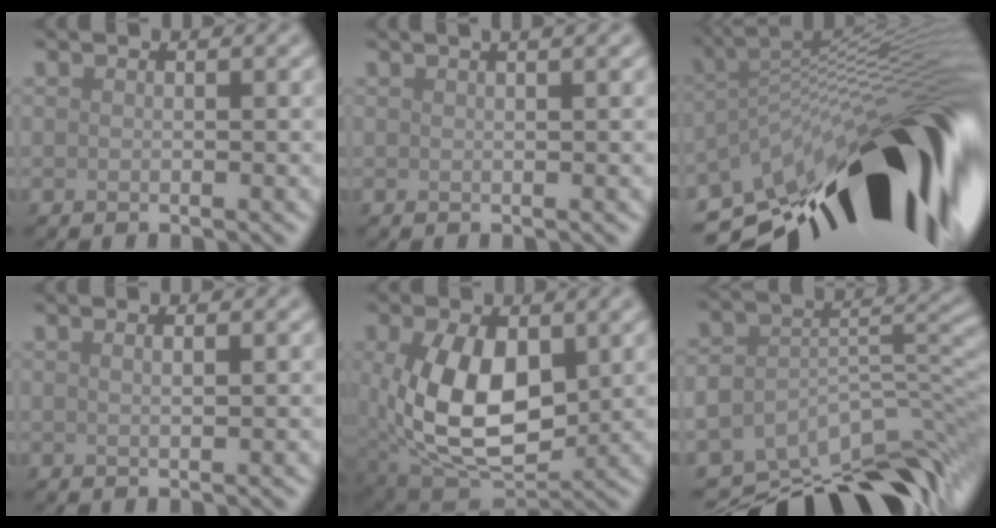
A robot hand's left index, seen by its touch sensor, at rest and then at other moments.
{"total": 3.6, "force": [2.0, 1.7, 2.6], "torque": [-0.007, 0.021, -0.010]}
{"total": 18.6, "force": [-7.2, 6.7, 15.9], "torque": [-0.227, 0.005, -0.133]}
{"total": 1.4, "force": [0.6, 0.5, 1.1], "torque": [-0.006, -0.002, 0.003]}
{"total": 10.2, "force": [0.9, 6.0, 8.1], "torque": [-0.166, -0.015, 0.024]}
{"total": 11.8, "force": [-8.5, 5.3, 6.3], "torque": [-0.100, -0.002, -0.128]}